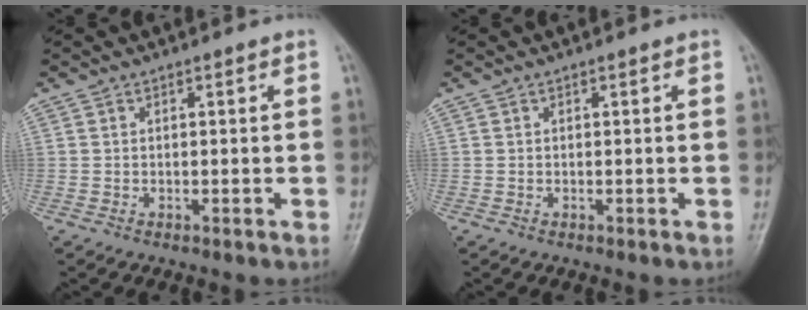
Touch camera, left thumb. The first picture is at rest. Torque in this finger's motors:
{"motor_torque": [-0.01, 0.02, -0.02, 0.02, 0.00]}